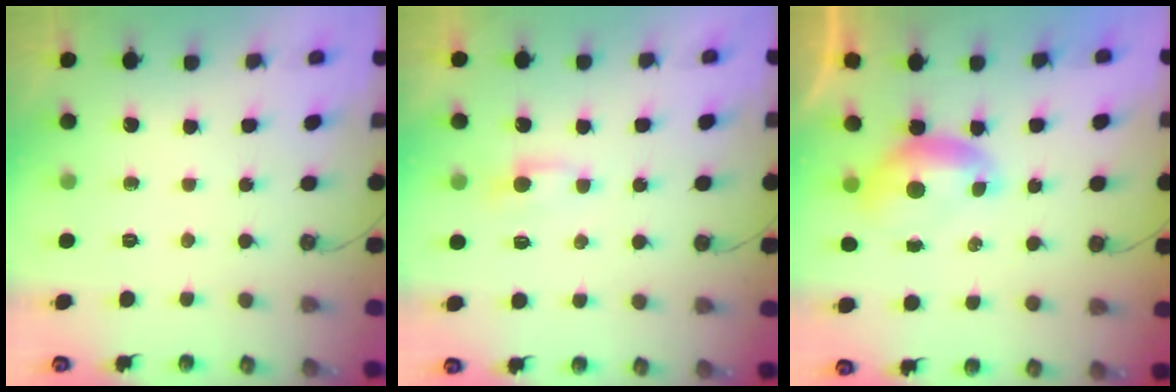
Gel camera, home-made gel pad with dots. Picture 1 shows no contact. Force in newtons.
{"total": 0.8, "press": 0.6, "slide": 0.5}
{"total": 0.0}